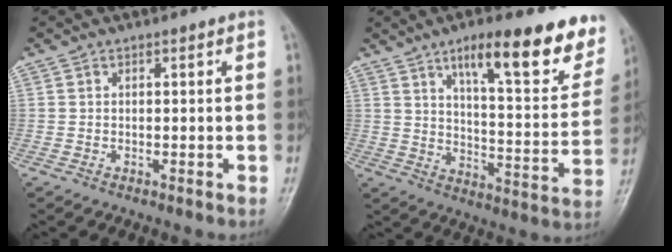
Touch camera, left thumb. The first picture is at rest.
{"total": 19.9, "force": [12.5, 5.9, 14.4], "torque": [-0.152, -0.056, 0.183]}